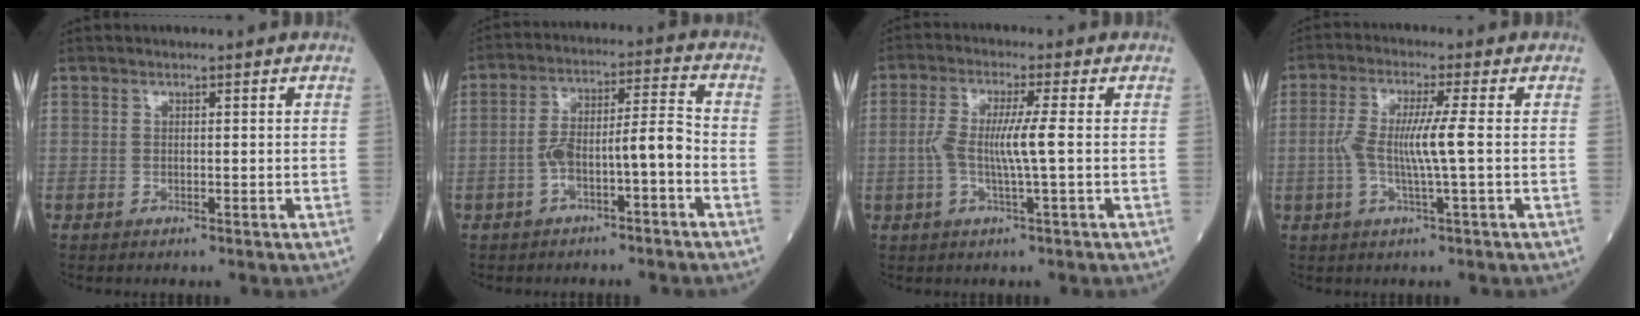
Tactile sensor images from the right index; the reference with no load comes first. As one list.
[{"total": 8.1, "force": [-2.8, 1.5, 7.5], "torque": [-0.137, 0.034, -0.046]}, {"total": 6.1, "force": [-0.4, -0.1, 6.1], "torque": [-0.128, 0.004, -0.011]}, {"total": 6.7, "force": [-0.5, -0.2, 6.7], "torque": [-0.141, 0.004, -0.011]}]